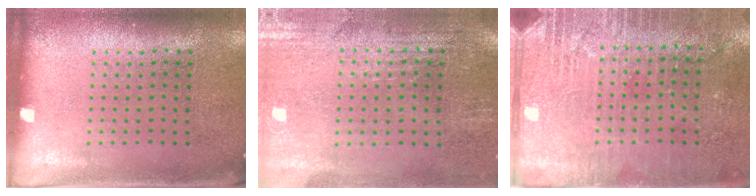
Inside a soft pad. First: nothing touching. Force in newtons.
{"total": 0.6, "press": 0.5, "slide": 0.3}
{"total": 2.9, "press": 2.8, "slide": 0.4}